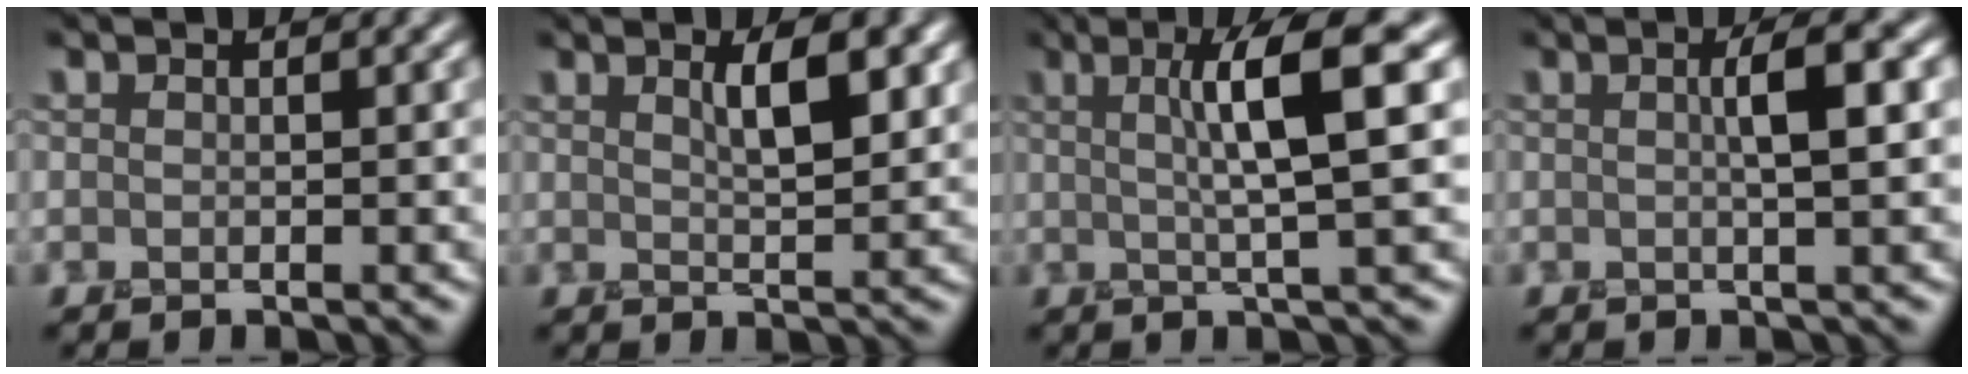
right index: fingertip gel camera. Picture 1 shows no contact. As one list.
[{"total": 3.2, "force": [1.5, 0.8, 2.7], "torque": [-0.033, 0.008, 0.022]}, {"total": 6.2, "force": [1.6, 0.8, 6.0], "torque": [-0.088, 0.014, 0.024]}, {"total": 3.1, "force": [0.5, 0.5, 3.0], "torque": [-0.041, 0.011, 0.002]}]